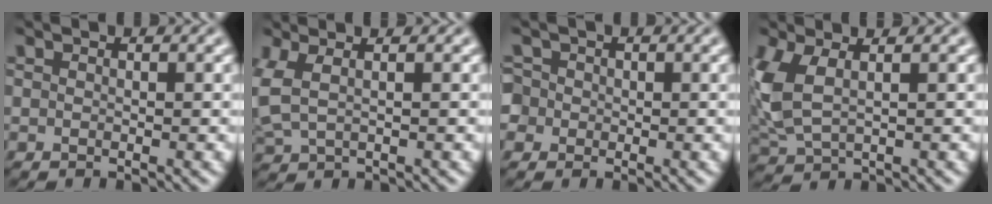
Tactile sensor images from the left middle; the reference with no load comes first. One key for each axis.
{"total": 2.3, "fx": 0.8, "fy": 1.1, "fz": 1.9, "tx": -0.054, "ty": 0.003, "tz": 0.020}
{"total": 3.0, "fx": 0.3, "fy": 2.8, "fz": 1.0, "tx": -0.010, "ty": 0.023, "tz": -0.018}
{"total": 4.5, "fx": 0.9, "fy": 2.4, "fz": 3.7, "tx": -0.098, "ty": -0.002, "tz": 0.021}